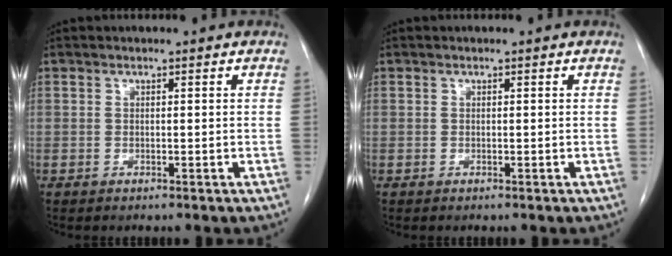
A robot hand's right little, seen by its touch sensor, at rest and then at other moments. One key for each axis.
{"total": 0.0}